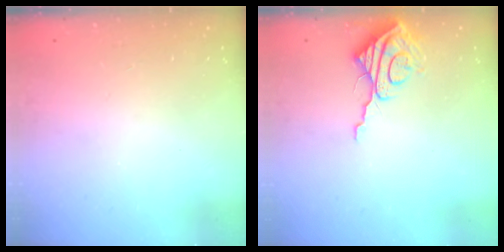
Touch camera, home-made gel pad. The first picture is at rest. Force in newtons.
{"total": 9.3, "press": 9.3, "slide": 0.9}